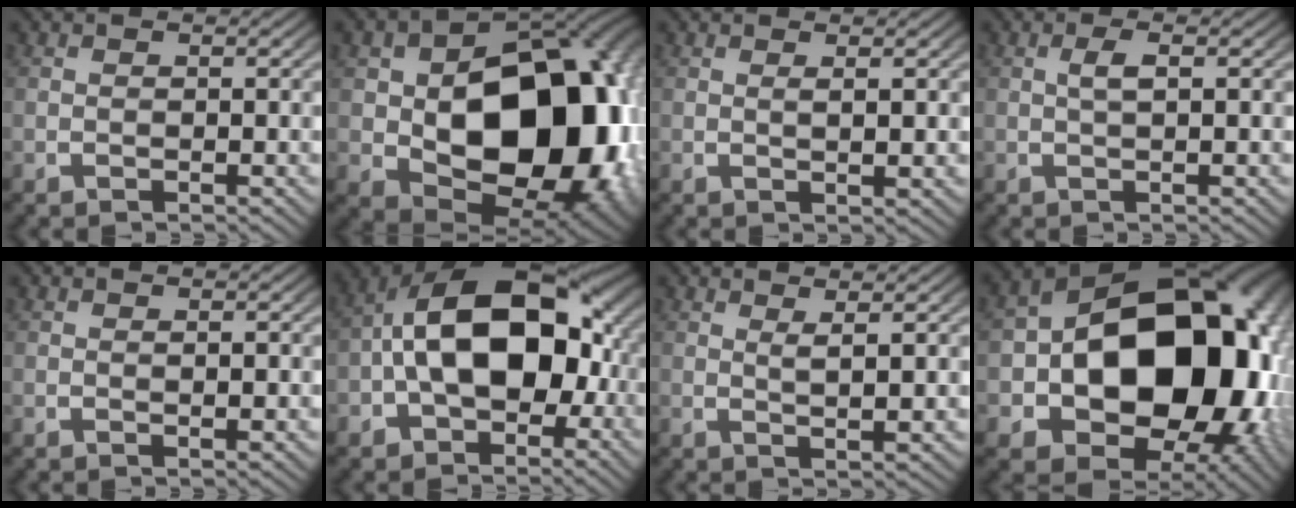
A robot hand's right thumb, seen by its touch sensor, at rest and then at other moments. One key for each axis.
{"total": 25.8, "fx": -1.6, "fy": 16.7, "fz": 19.6, "tx": -0.331, "ty": -0.095, "tz": 0.024}
{"total": 1.2, "fx": 0.7, "fy": 0.2, "fz": 1.0, "tx": -0.016, "ty": -0.002, "tz": 0.015}
{"total": 1.5, "fx": 0.3, "fy": 0.4, "fz": 1.4, "tx": -0.029, "ty": 0.004, "tz": 0.009}
{"total": 0.5, "fx": 0.3, "fy": 0.1, "fz": 0.4, "tx": -0.006, "ty": -0.002, "tz": 0.007}
{"total": 14.0, "fx": -0.8, "fy": 9.1, "fz": 10.6, "tx": -0.189, "ty": -0.032, "tz": 0.003}
{"total": 2.4, "fx": 1.9, "fy": 0.3, "fz": 1.4, "tx": -0.025, "ty": -0.003, "tz": 0.037}
{"total": 28.4, "fx": -1.3, "fy": 19.2, "fz": 20.9, "tx": -0.353, "ty": -0.097, "tz": 0.016}